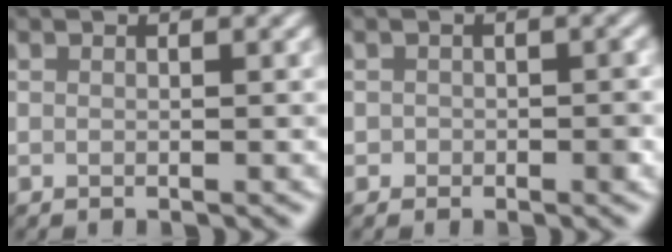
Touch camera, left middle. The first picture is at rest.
{"total": 1.2, "force": [-0.3, 1.1, 0.4], "torque": [0.000, -0.003, -0.007]}